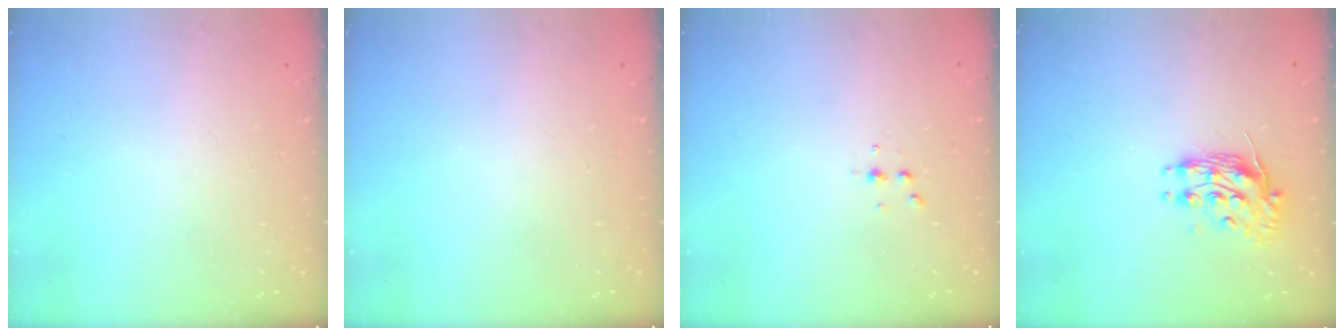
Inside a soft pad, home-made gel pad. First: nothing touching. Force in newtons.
{"total": 0.0}
{"total": 3.5, "press": 3.5, "slide": 0.5}
{"total": 9.8, "press": 9.7, "slide": 0.8}